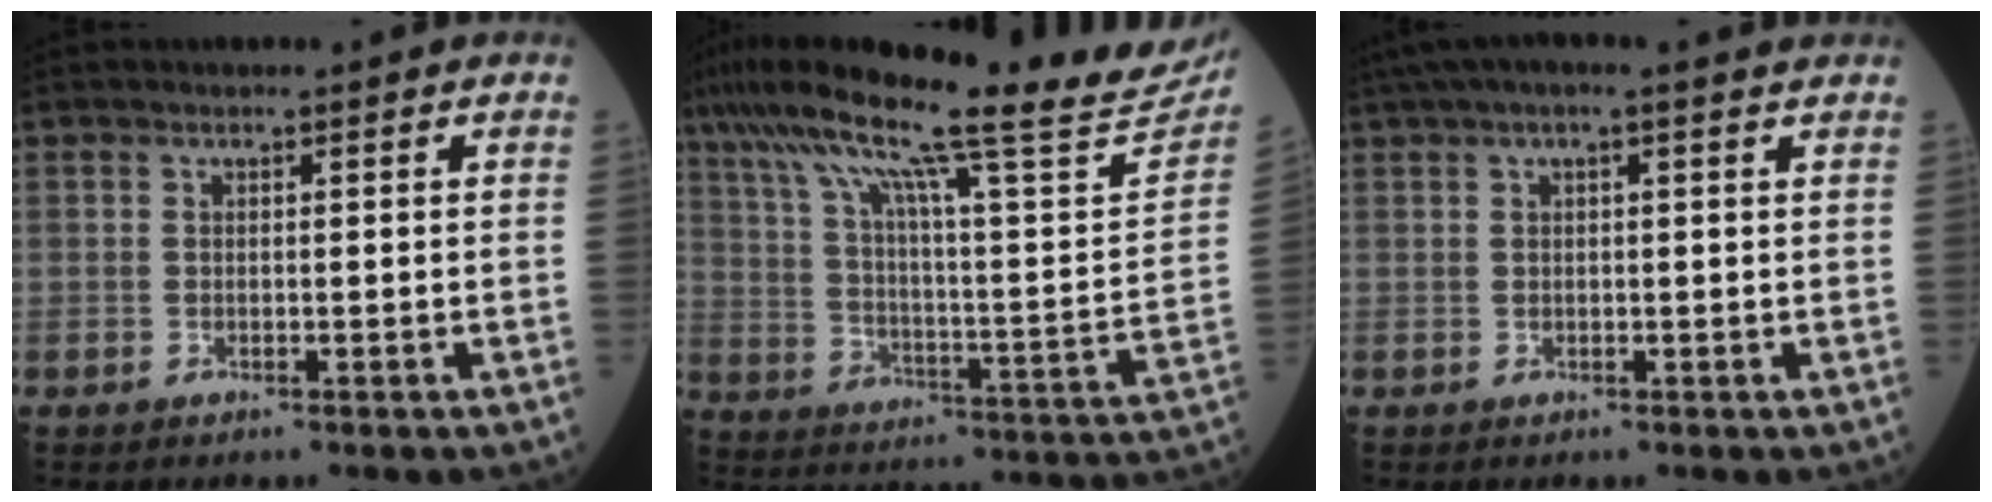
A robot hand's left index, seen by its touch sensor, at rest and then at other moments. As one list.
[{"total": 31.7, "force": [25.1, 3.2, 19.0], "torque": [-0.292, -0.018, 0.342]}, {"total": 7.1, "force": [5.2, 1.1, 4.7], "torque": [-0.087, 0.045, 0.073]}]